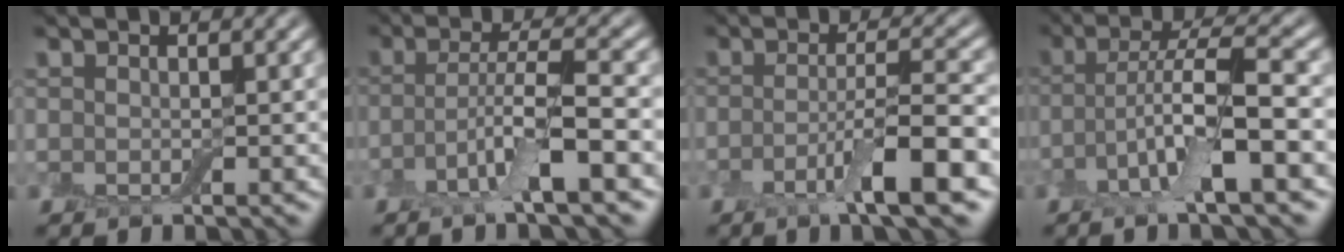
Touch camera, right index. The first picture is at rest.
{"total": 5.1, "force": [-2.2, 0.7, 4.5], "torque": [-0.084, 0.002, -0.049]}
{"total": 5.8, "force": [-2.3, 0.8, 5.3], "torque": [-0.082, -0.001, -0.046]}
{"total": 6.5, "force": [-2.1, 1.2, 6.0], "torque": [-0.114, 0.007, -0.044]}